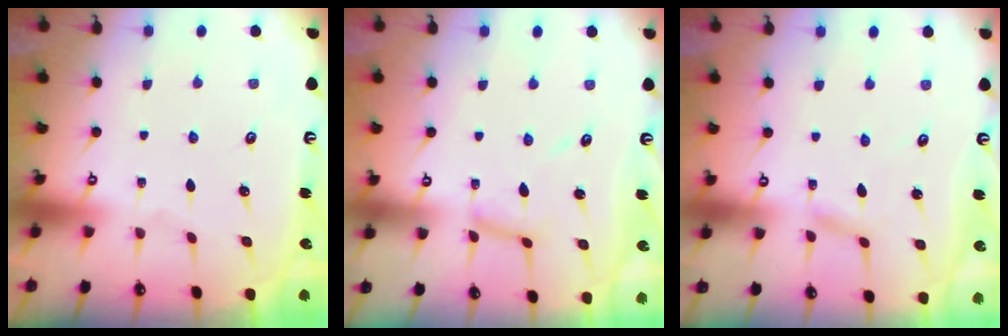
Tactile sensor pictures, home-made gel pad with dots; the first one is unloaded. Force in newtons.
{"total": 7.0, "press": 7.0, "slide": 0.3}
{"total": 2.5, "press": 2.4, "slide": 0.3}